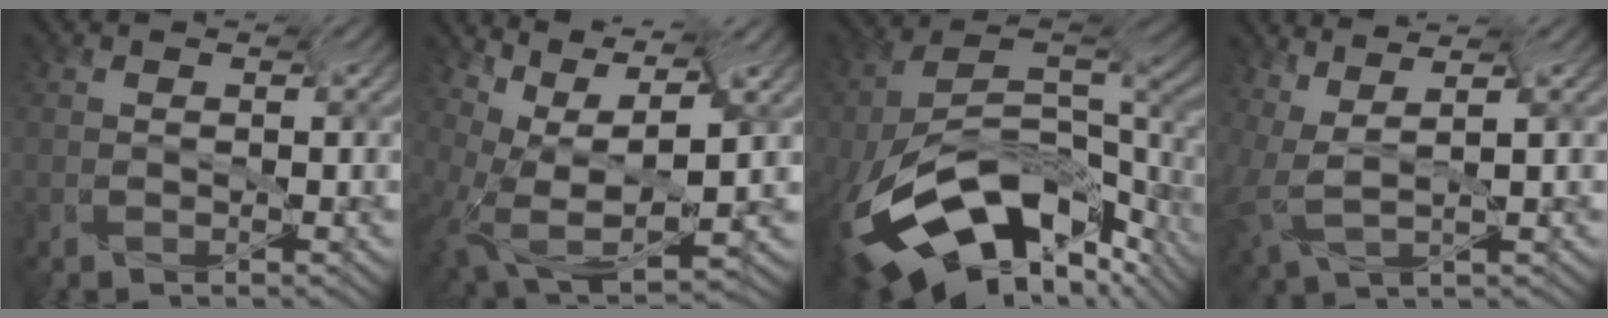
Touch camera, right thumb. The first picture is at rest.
{"total": 7.3, "force": [1.2, 3.7, 6.2], "torque": [-0.138, 0.004, 0.039]}
{"total": 17.8, "force": [-13.2, 6.1, 10.2], "torque": [-0.225, -0.009, -0.215]}
{"total": 5.3, "force": [2.6, 2.8, 3.6], "torque": [-0.125, 0.027, 0.056]}